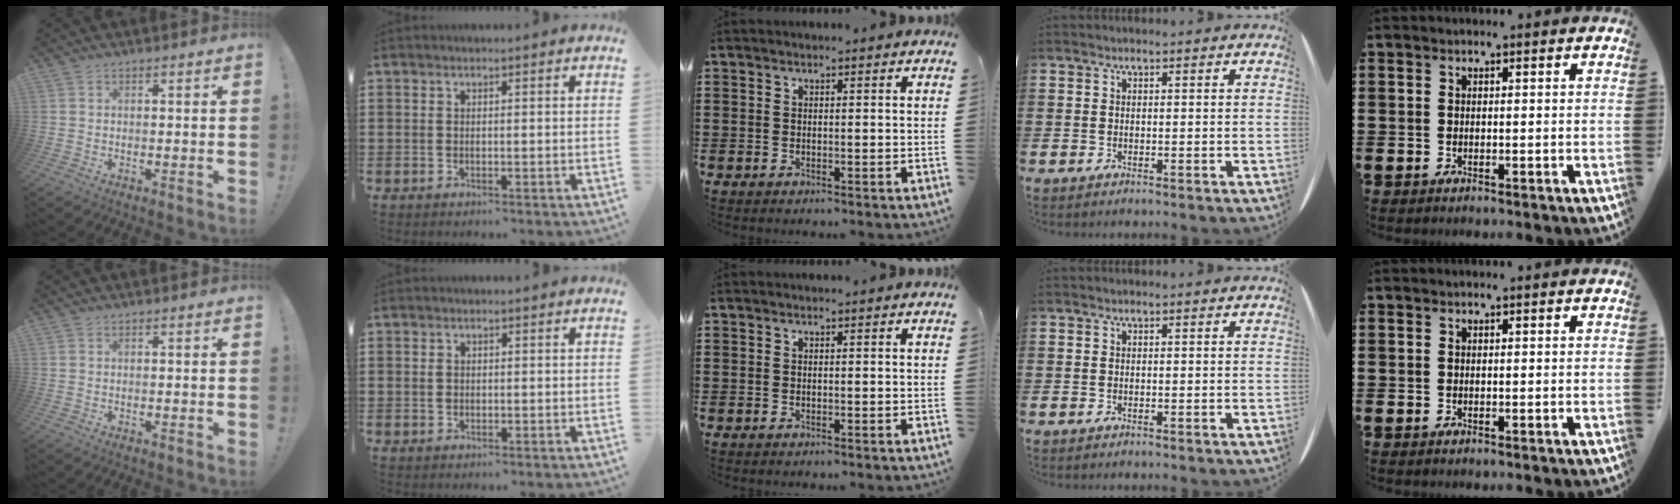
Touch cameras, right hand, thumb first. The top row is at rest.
{"index": {"total": 0.8, "force": [0.1, 0.6, 0.6], "torque": [-0.015, 0.001, 0.002]}}